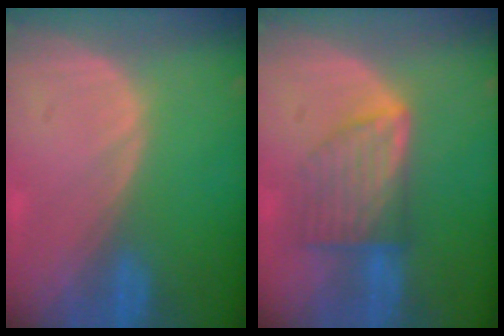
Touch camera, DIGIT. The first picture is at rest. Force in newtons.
{"total": 7.3, "press": 6.5, "slide": 3.3}